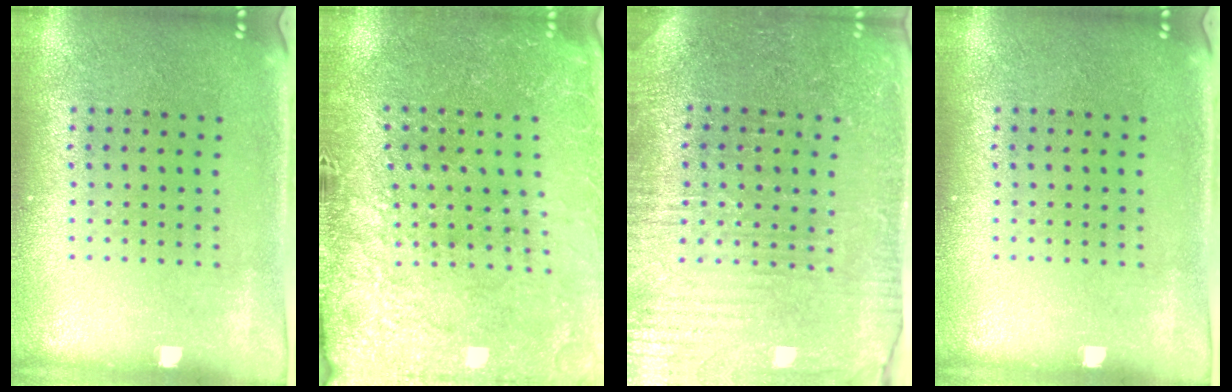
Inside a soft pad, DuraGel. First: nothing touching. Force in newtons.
{"total": 3.0, "press": 3.0, "slide": 0.5}
{"total": 3.4, "press": 3.4, "slide": 0.7}
{"total": 0.0}